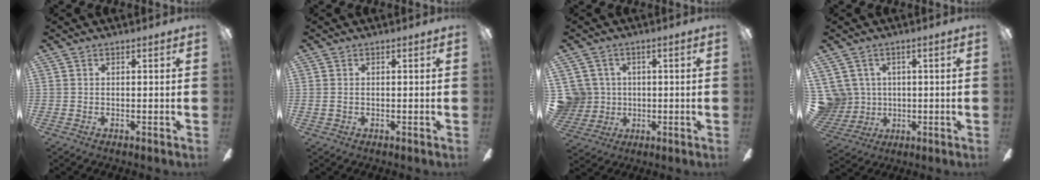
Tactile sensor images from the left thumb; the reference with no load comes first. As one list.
[{"total": 0.8, "force": [0.0, 0.6, 0.5], "torque": [-0.009, 0.004, 0.000]}, {"total": 7.6, "force": [1.4, 7.4, 1.0], "torque": [-0.054, -0.004, 0.034]}, {"total": 7.9, "force": [2.1, 7.6, 1.3], "torque": [-0.068, -0.008, 0.049]}]